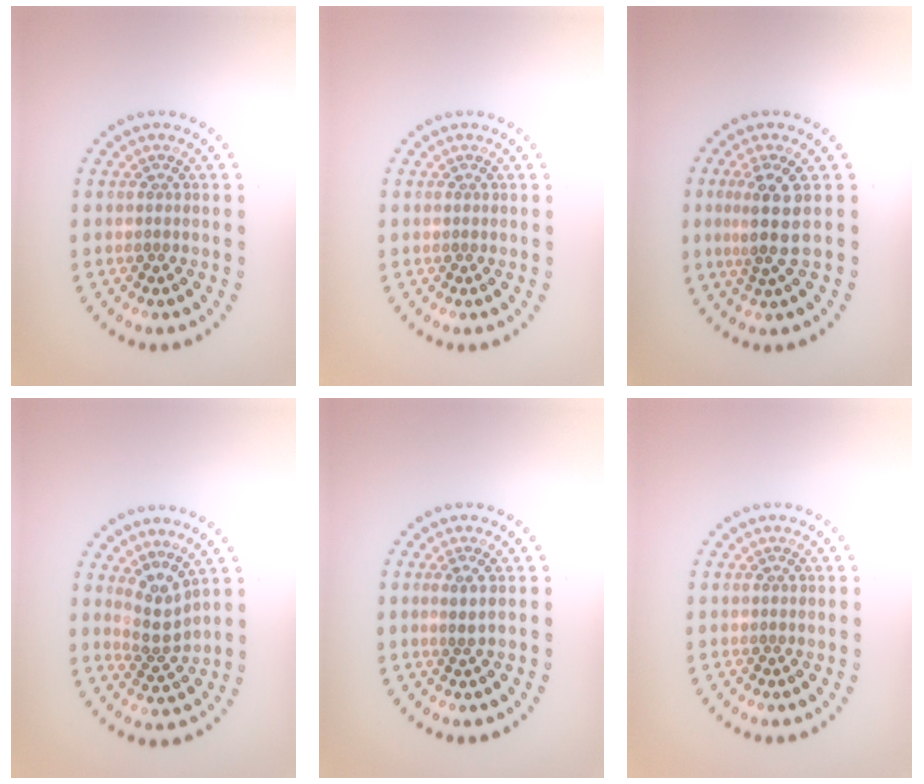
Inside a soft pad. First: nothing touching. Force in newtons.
{"total": 0.0}
{"total": 3.3, "press": 2.6, "slide": 2.0}
{"total": 2.6, "press": 1.8, "slide": 1.9}
{"total": 1.0, "press": 0.7, "slide": 0.7}
{"total": 0.0}